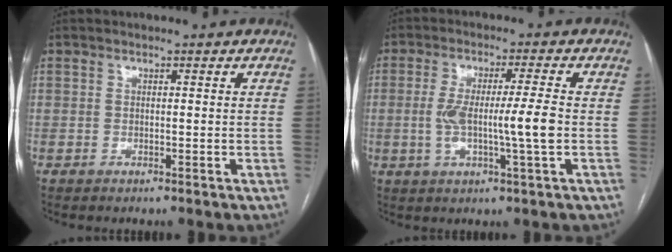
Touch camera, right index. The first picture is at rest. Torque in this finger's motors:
{"motor_torque": [0.33, -0.02, 0.23, 0.11]}